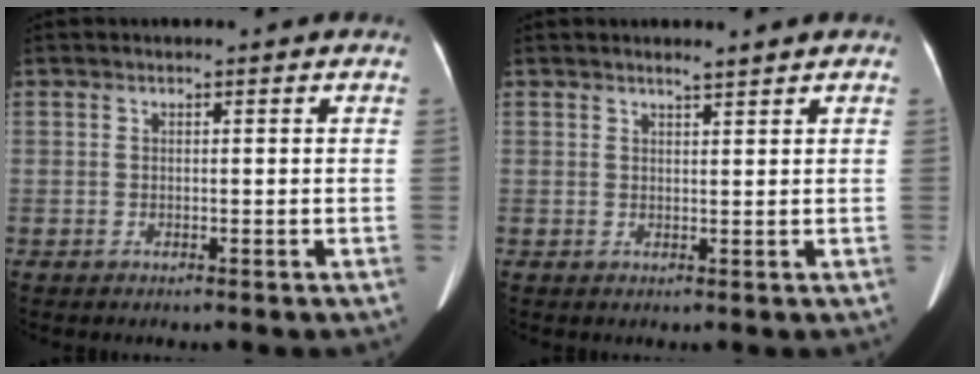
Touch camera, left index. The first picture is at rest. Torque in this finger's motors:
{"motor_torque": [0.07, -0.18, 0.10, 0.04]}